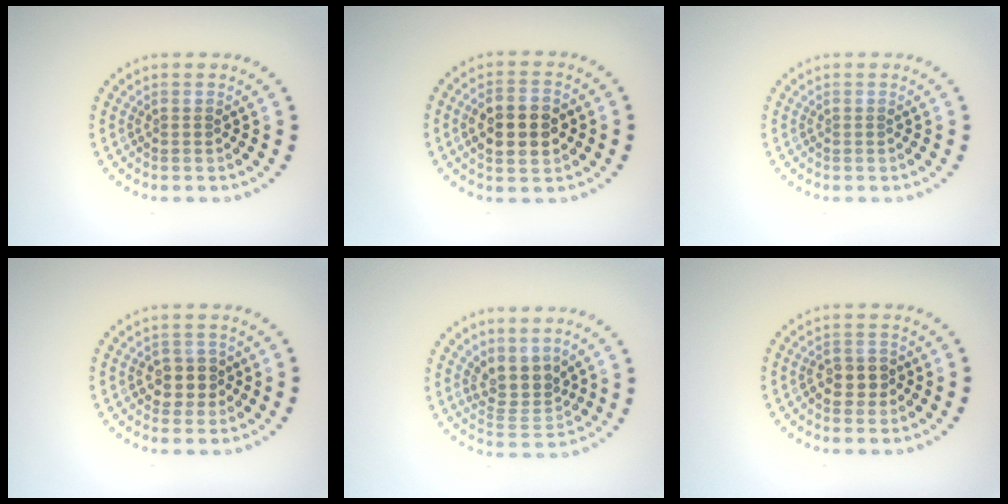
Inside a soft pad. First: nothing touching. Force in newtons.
{"total": 4.9, "press": 4.8, "slide": 0.3}
{"total": 0.0}
{"total": 2.5, "press": 2.3, "slide": 0.9}
{"total": 3.4, "press": 2.5, "slide": 2.3}
{"total": 1.9, "press": 1.8, "slide": 0.5}